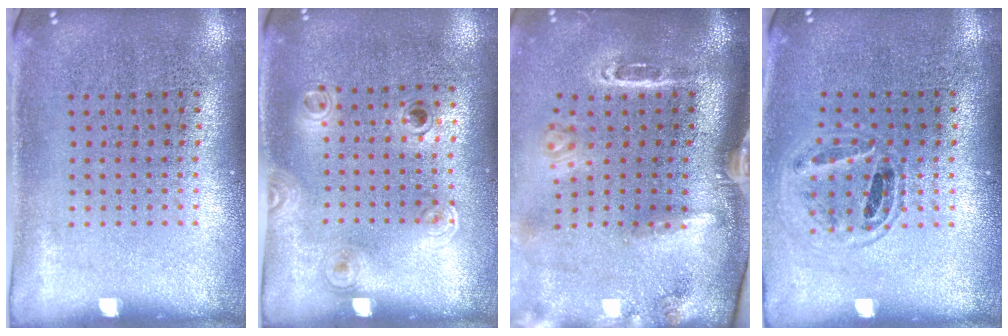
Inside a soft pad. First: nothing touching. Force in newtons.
{"total": 1.1, "press": 0.8, "slide": 0.7}
{"total": 3.2, "press": 2.1, "slide": 2.4}
{"total": 0.9, "press": 0.9, "slide": 0.1}